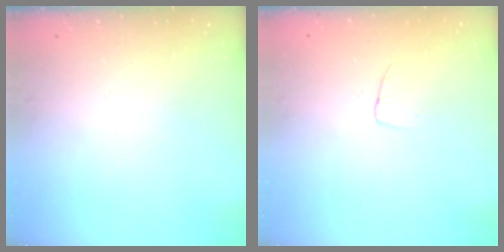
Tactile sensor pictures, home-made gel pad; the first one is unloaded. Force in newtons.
{"total": 2.9, "press": 2.9, "slide": 0.1}